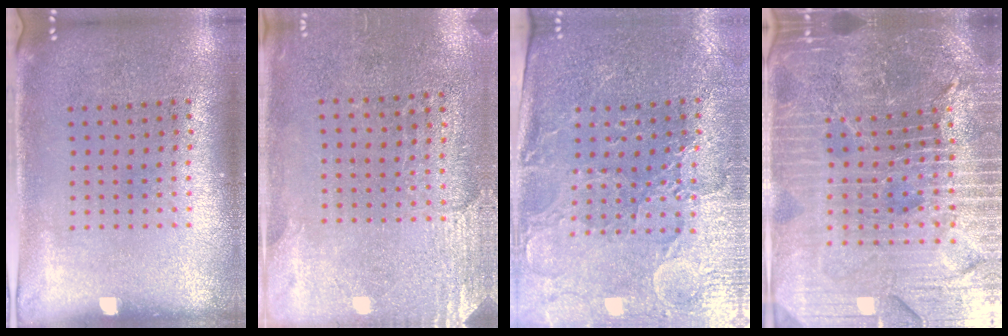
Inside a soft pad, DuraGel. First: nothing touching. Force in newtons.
{"total": 2.7, "press": 2.4, "slide": 1.1}
{"total": 3.5, "press": 3.2, "slide": 1.3}
{"total": 6.2, "press": 5.5, "slide": 2.9}